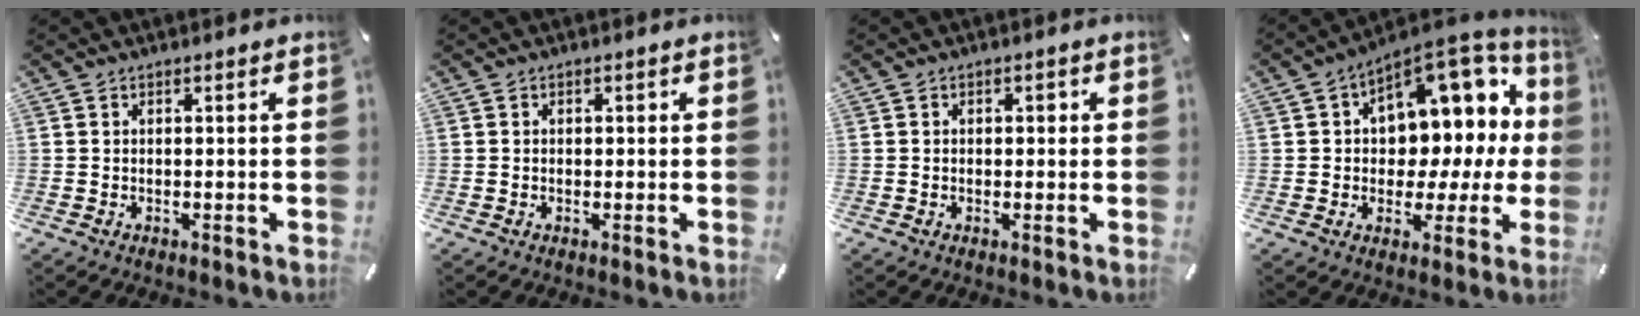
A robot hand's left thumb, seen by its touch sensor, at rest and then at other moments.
{"total": 0.9, "force": [-0.1, 0.7, 0.5], "torque": [-0.010, 0.005, -0.004]}
{"total": 1.5, "force": [0.0, 1.1, 1.0], "torque": [-0.012, 0.005, -0.005]}
{"total": 12.9, "force": [5.7, 8.7, 7.7], "torque": [-0.094, -0.067, 0.100]}